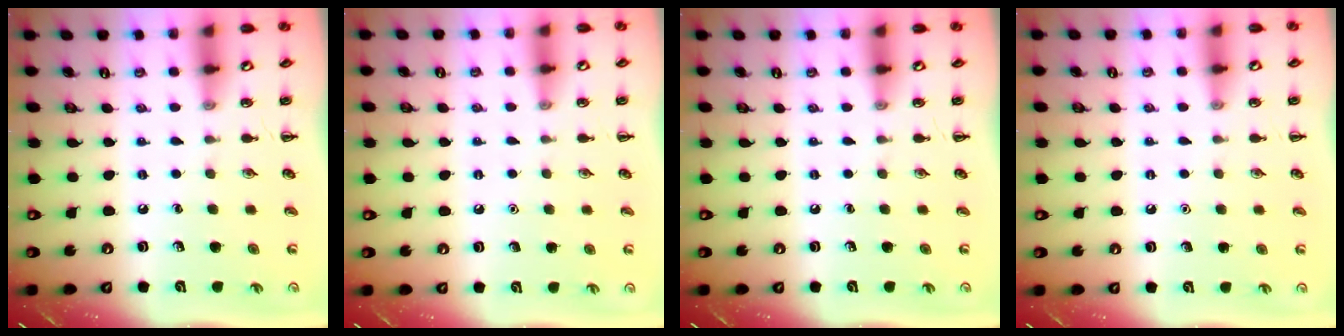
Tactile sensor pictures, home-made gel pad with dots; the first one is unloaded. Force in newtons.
{"total": 1.6, "press": 1.5, "slide": 0.1}
{"total": 0.0}
{"total": 1.6, "press": 1.6, "slide": 0.1}